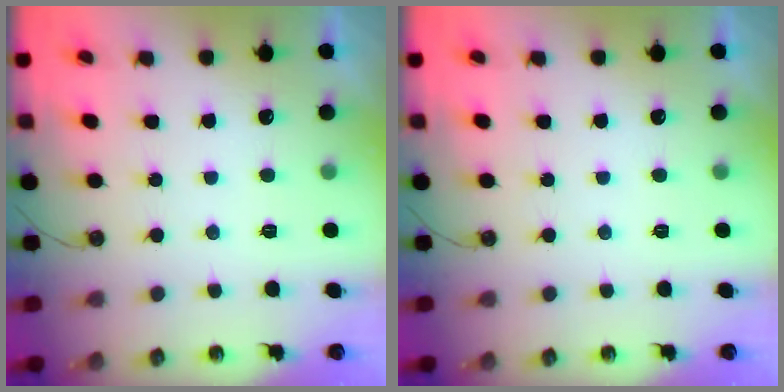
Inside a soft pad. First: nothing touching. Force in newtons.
{"total": 0.0}